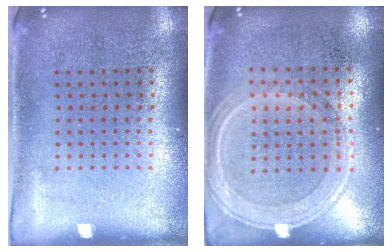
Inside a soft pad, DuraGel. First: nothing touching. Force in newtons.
{"total": 1.3, "press": 1.2, "slide": 0.5}